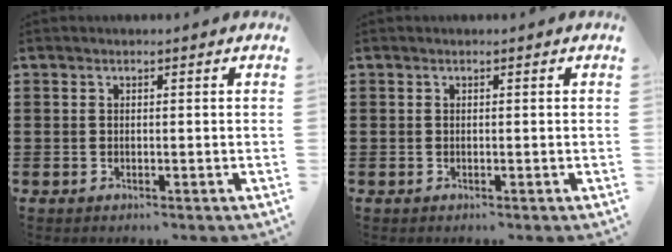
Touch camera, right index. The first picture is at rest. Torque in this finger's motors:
{"motor_torque": [0.00, 0.00, 0.02, -0.01]}